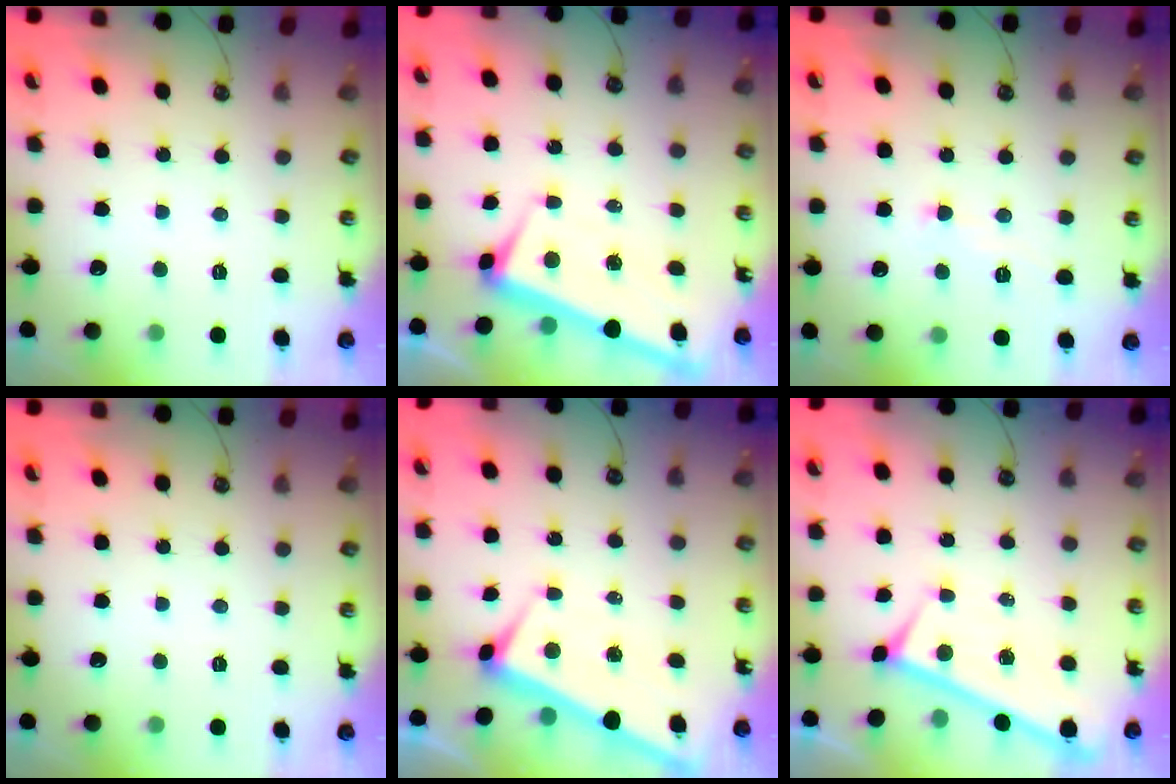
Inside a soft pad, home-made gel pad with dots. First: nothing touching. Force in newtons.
{"total": 1.2, "press": 1.1, "slide": 0.5}
{"total": 1.3, "press": 1.1, "slide": 0.6}
{"total": 0.0}
{"total": 2.8, "press": 2.7, "slide": 0.6}
{"total": 0.0}